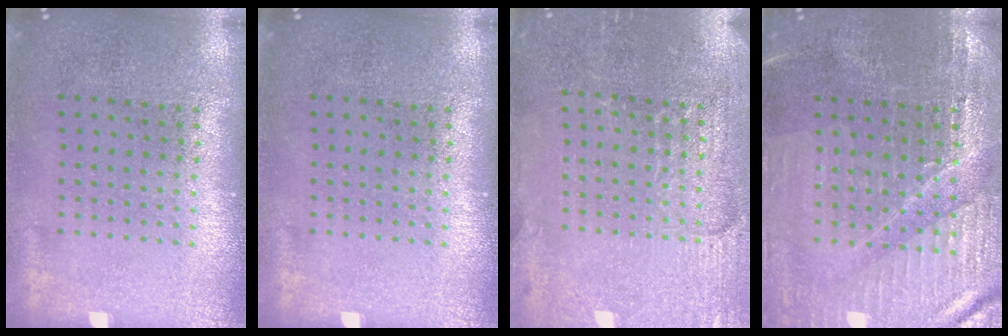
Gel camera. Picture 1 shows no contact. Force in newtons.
{"total": 0.0}
{"total": 2.9, "press": 2.9, "slide": 0.3}
{"total": 3.1, "press": 3.0, "slide": 0.5}